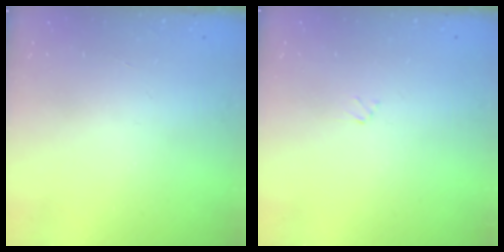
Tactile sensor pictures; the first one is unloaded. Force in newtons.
{"total": 1.2, "press": 1.2, "slide": 0.1}